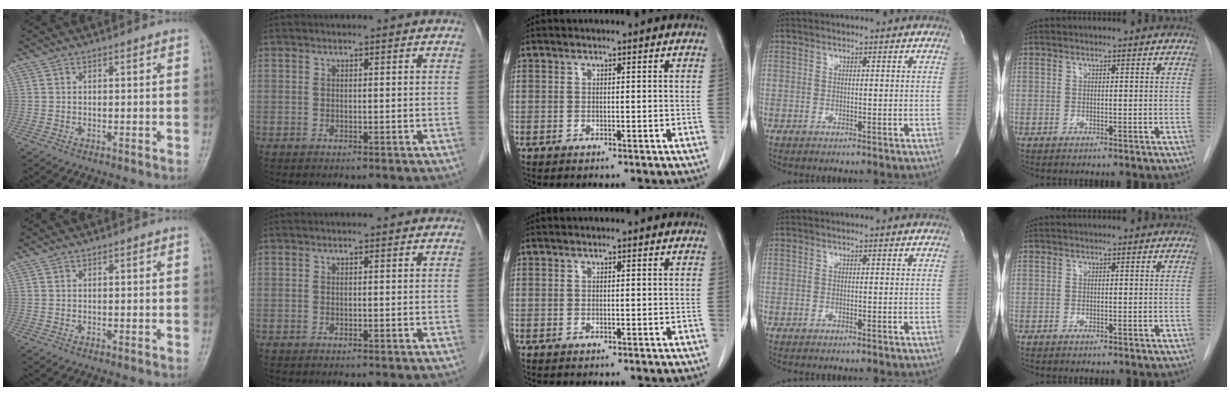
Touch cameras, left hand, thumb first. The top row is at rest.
{}